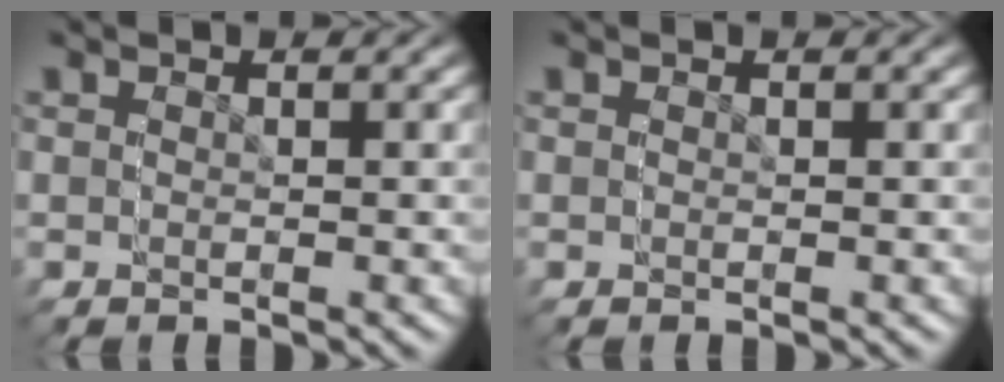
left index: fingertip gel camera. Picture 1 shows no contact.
{"total": 0.0}